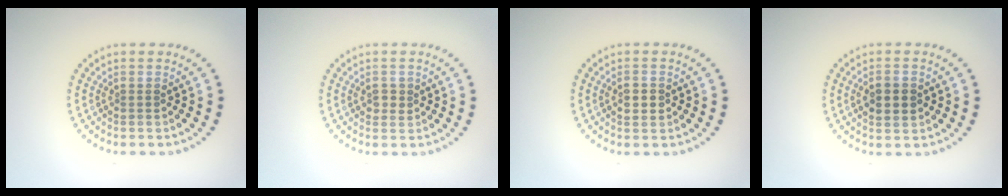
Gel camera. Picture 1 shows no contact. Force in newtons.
{"total": 1.3, "press": 1.3, "slide": 0.2}
{"total": 2.2, "press": 2.1, "slide": 0.1}
{"total": 2.6, "press": 2.6, "slide": 0.2}